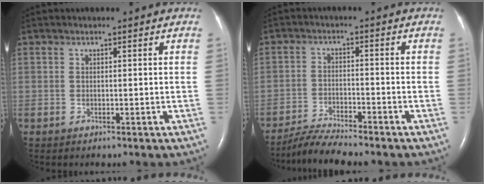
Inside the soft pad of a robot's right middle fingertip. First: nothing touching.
{"total": 5.7, "force": [-5.4, -0.3, 1.9], "torque": [-0.038, -0.022, -0.099]}